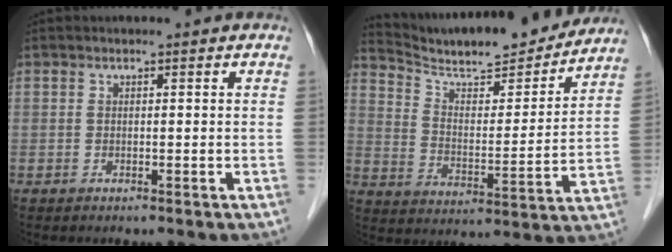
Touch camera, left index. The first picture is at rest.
{"total": 18.9, "force": [17.5, 2.3, 6.9], "torque": [-0.118, -0.019, 0.261]}